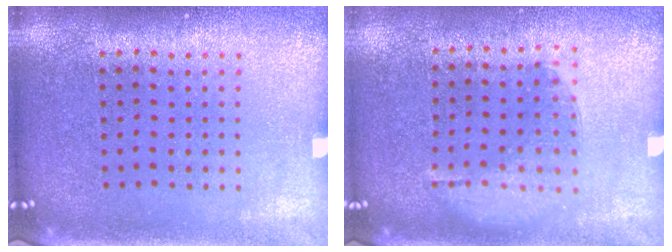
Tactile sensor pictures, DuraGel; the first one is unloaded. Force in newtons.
{"total": 1.1, "press": 0.8, "slide": 0.8}